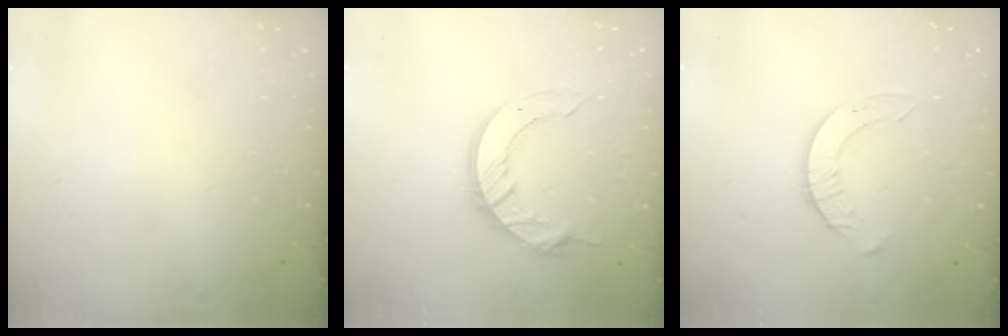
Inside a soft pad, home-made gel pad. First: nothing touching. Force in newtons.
{"total": 12.6, "press": 12.6, "slide": 1.2}
{"total": 4.7, "press": 4.6, "slide": 0.6}